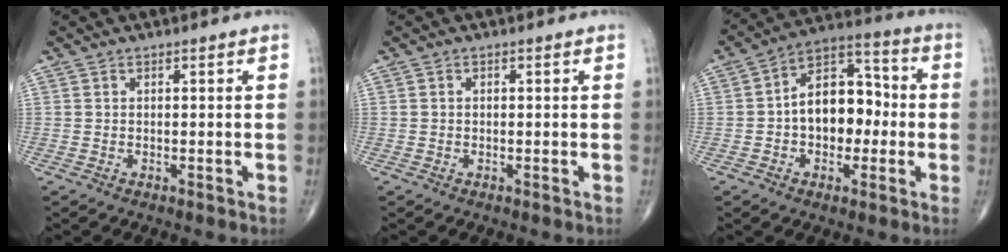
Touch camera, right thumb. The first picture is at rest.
{"total": 0.0}
{"total": 13.2, "force": [-1.0, 8.8, 9.8], "torque": [-0.115, 0.042, -0.025]}